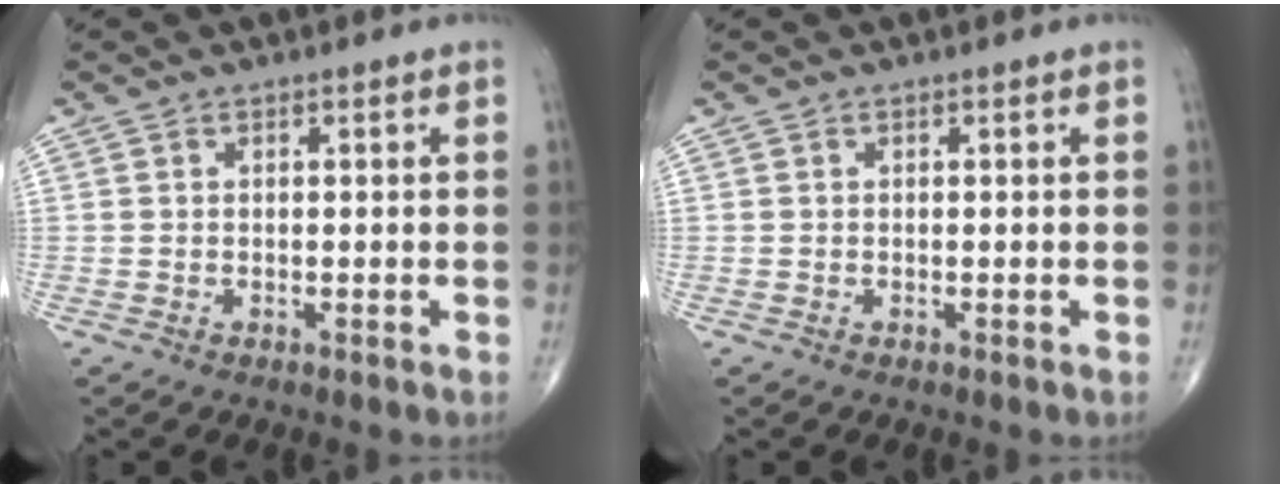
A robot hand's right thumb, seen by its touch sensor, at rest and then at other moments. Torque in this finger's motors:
{"motor_torque": [-0.07, 0.15, -0.07, -0.06, 0.02]}